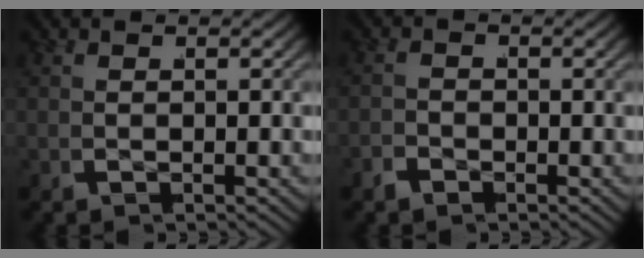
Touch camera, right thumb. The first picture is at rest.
{"total": 1.2, "force": [-1.1, 0.4, -0.3], "torque": [0.006, 0.000, -0.025]}